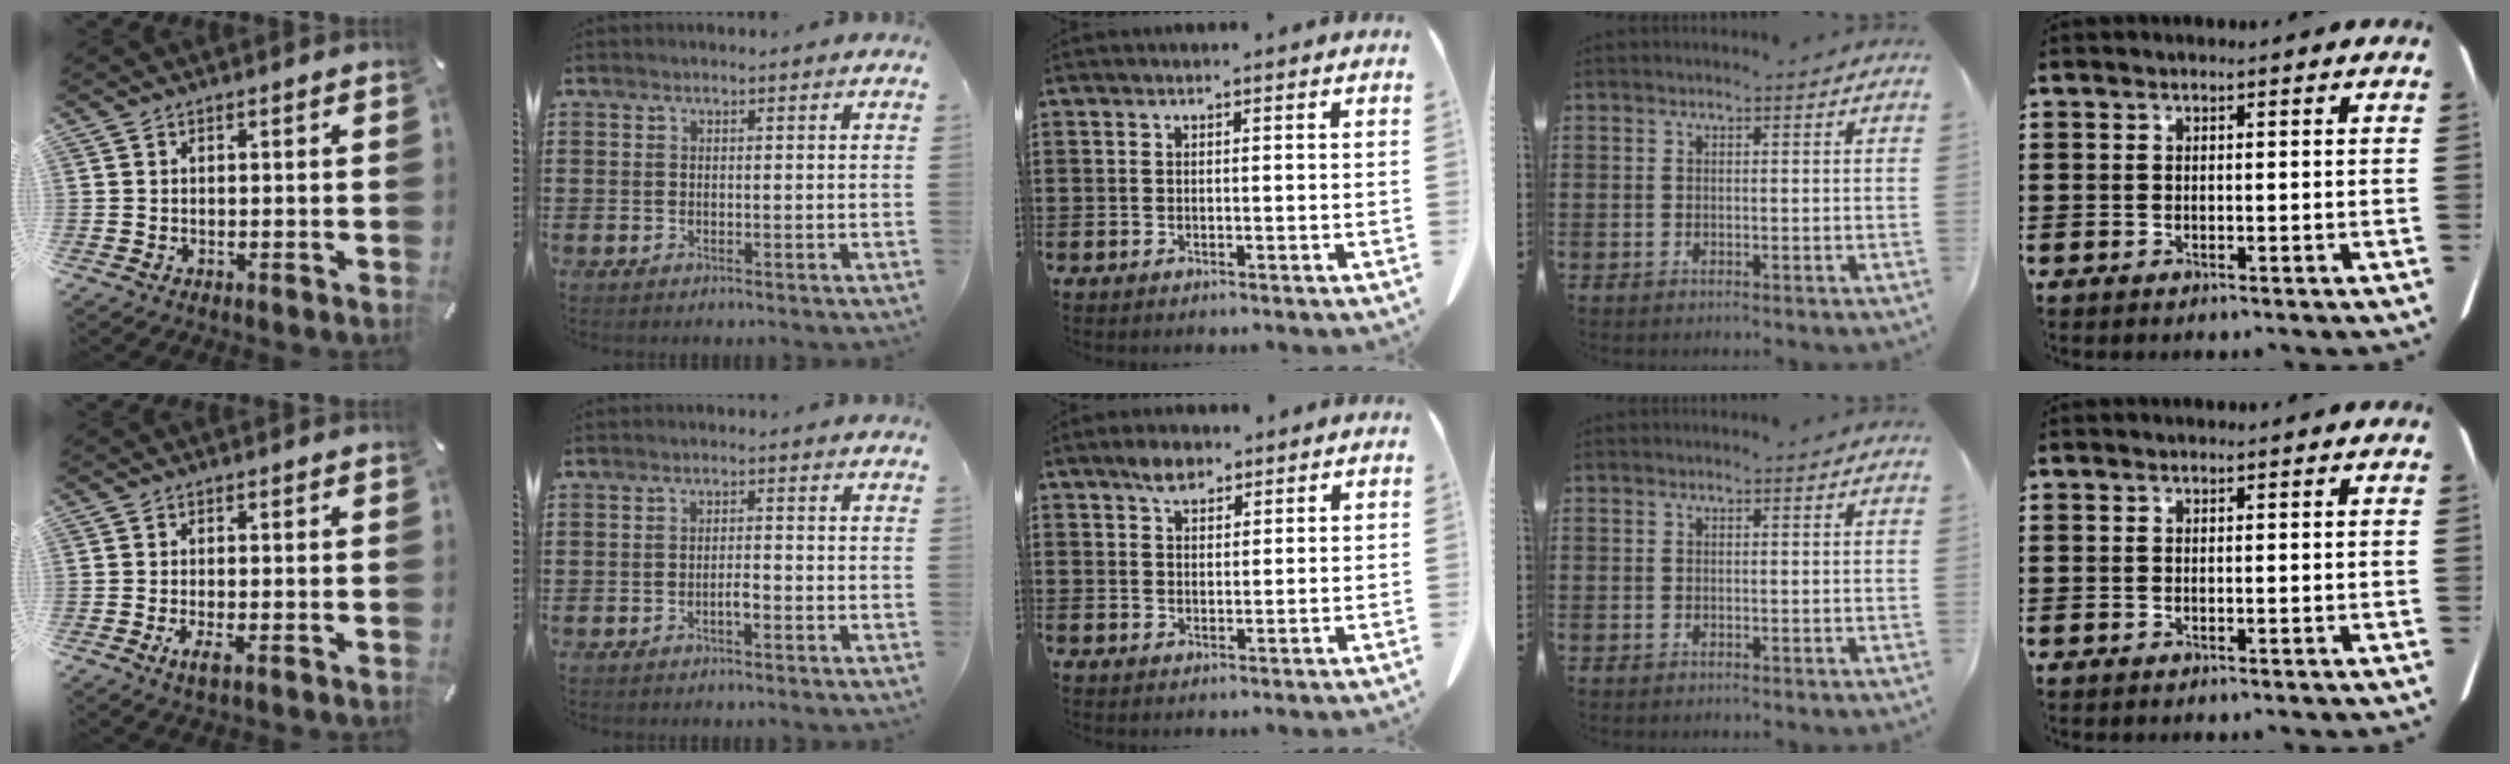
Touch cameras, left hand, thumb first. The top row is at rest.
{"thumb": {"total": 3.1, "force": [-0.9, 0.8, 2.9], "torque": [-0.059, -0.006, -0.018]}, "index": {"total": 2.0, "force": [-0.9, 0.5, 1.7], "torque": [-0.032, 0.003, -0.017]}, "middle": {"total": 3.3, "force": [2.4, 1.4, 1.7], "torque": [-0.031, 0.000, 0.043]}}